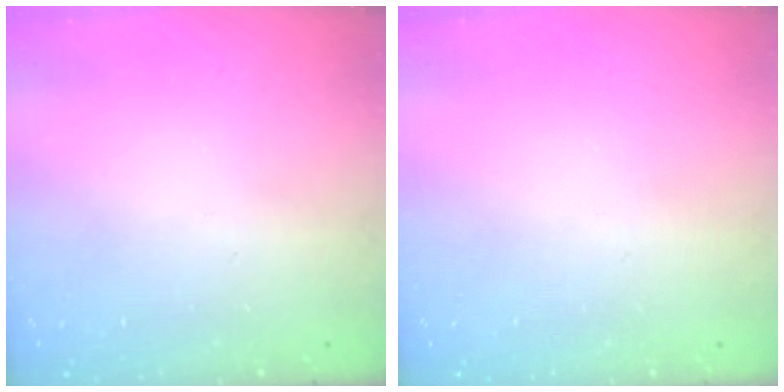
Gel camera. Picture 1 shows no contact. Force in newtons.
{"total": 0.0}